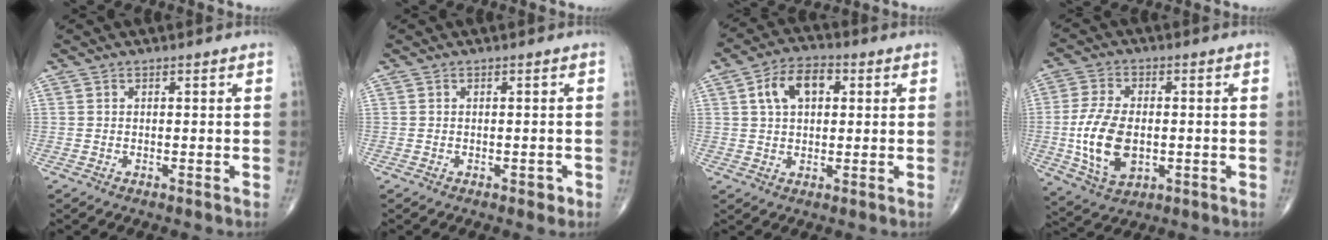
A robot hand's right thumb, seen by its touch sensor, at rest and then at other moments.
{"total": 1.3, "force": [-0.7, 0.7, 0.8], "torque": [-0.006, 0.001, -0.009]}
{"total": 8.6, "force": [2.4, 5.2, 6.4], "torque": [-0.104, 0.015, 0.037]}
{"total": 12.6, "force": [-1.4, 7.4, 10.1], "torque": [-0.197, -0.003, -0.019]}